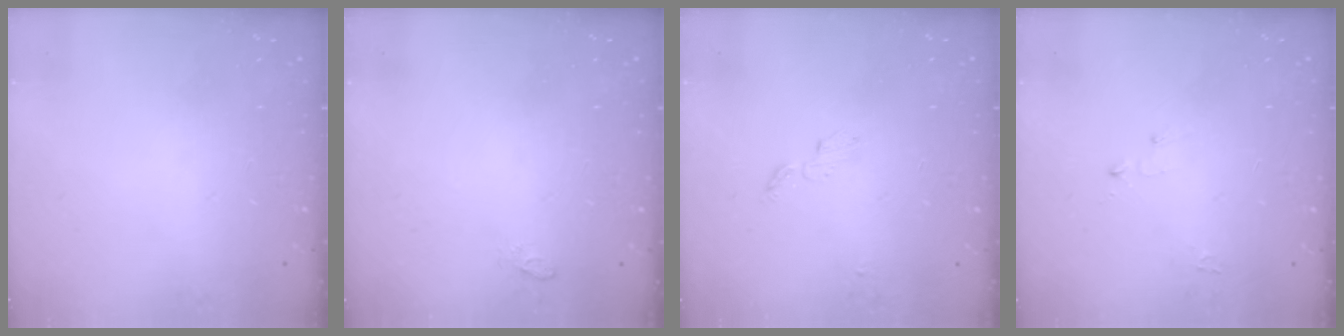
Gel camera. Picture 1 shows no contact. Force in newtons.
{"total": 4.0, "press": 3.7, "slide": 1.5}
{"total": 3.5, "press": 3.5, "slide": 0.4}
{"total": 2.7, "press": 2.6, "slide": 0.3}